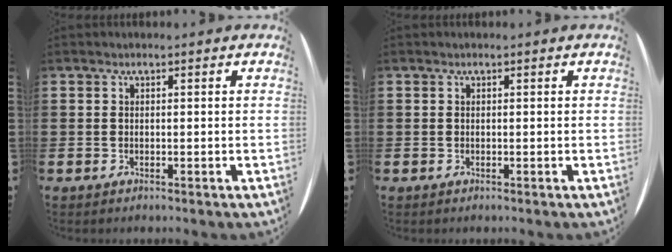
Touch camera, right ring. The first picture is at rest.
{"total": 0.0}